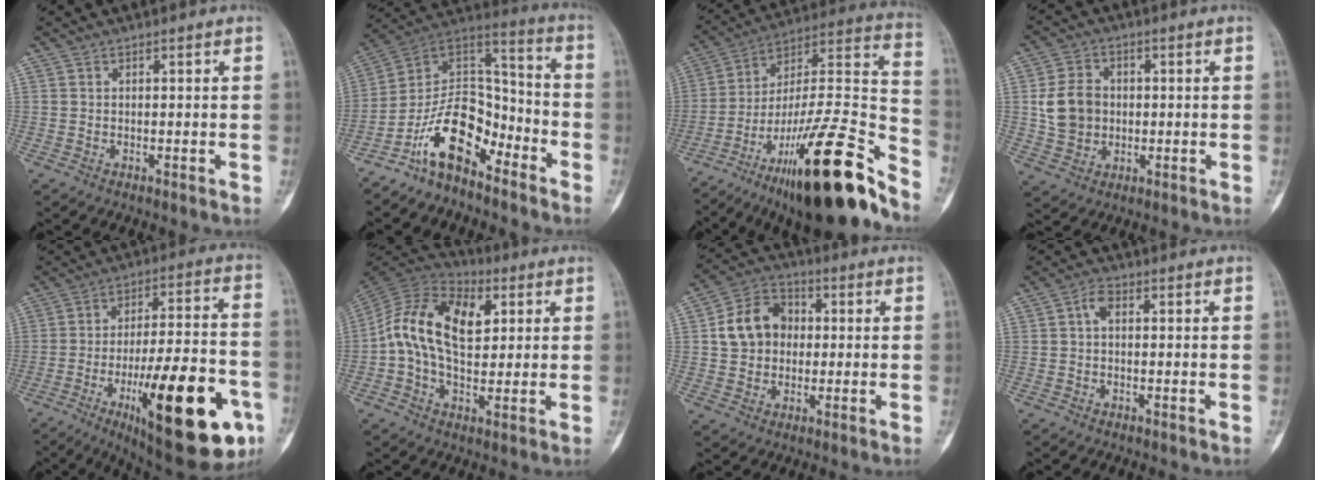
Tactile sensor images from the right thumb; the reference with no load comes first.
{"total": 14.6, "force": [-9.2, 7.7, 8.4], "torque": [-0.127, 0.100, -0.178]}
{"total": 30.5, "force": [-20.5, 5.8, 21.8], "torque": [-0.272, 0.095, -0.332]}
{"total": 8.7, "force": [0.3, 7.2, 4.9], "torque": [-0.075, 0.006, 0.009]}
{"total": 28.3, "force": [-11.1, 8.9, 24.5], "torque": [-0.321, 0.042, -0.153]}
{"total": 16.6, "force": [2.7, 10.4, 12.6], "torque": [-0.211, 0.015, 0.038]}
{"total": 10.9, "force": [0.8, 9.0, 6.1], "torque": [-0.085, 0.021, 0.005]}
{"total": 2.6, "force": [0.2, 1.6, 2.0], "torque": [-0.030, 0.008, -0.002]}